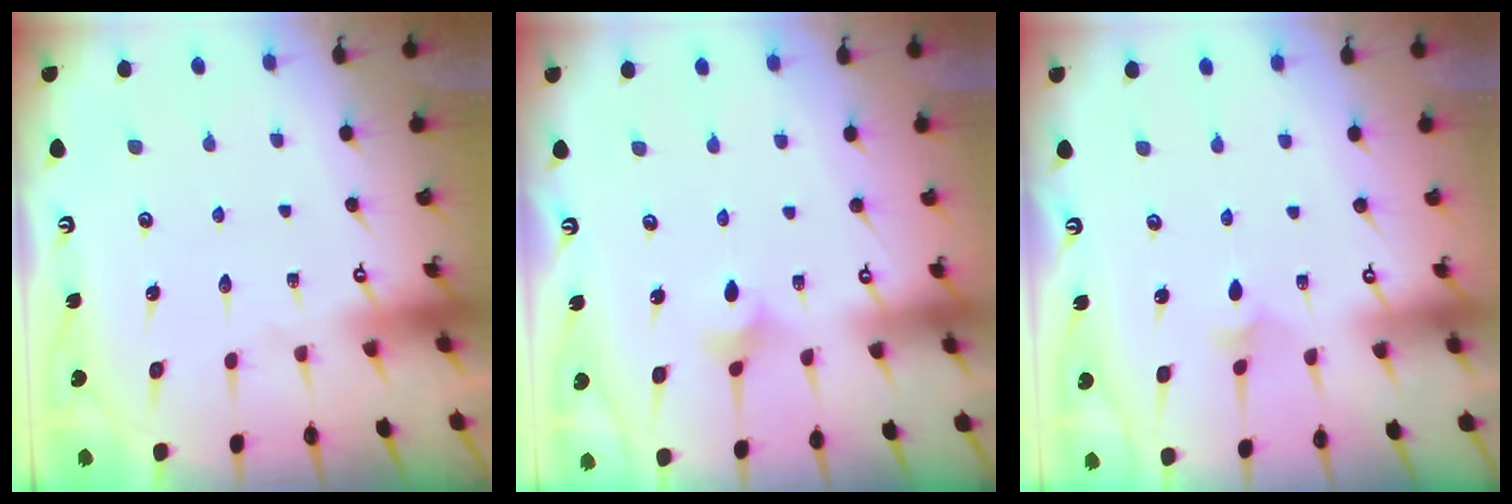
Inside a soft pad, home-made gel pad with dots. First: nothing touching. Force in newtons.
{"total": 3.3, "press": 3.2, "slide": 0.8}
{"total": 2.3, "press": 2.3, "slide": 0.5}